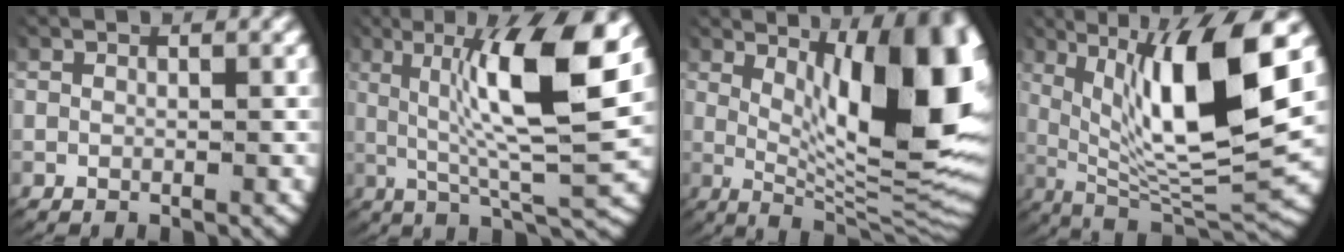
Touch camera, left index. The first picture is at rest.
{"total": 10.9, "force": [2.5, 2.6, 10.3], "torque": [-0.166, 0.007, 0.039]}
{"total": 16.0, "force": [2.1, 6.9, 14.3], "torque": [-0.184, -0.026, 0.046]}
{"total": 14.2, "force": [2.1, 6.4, 12.6], "torque": [-0.208, -0.019, 0.048]}